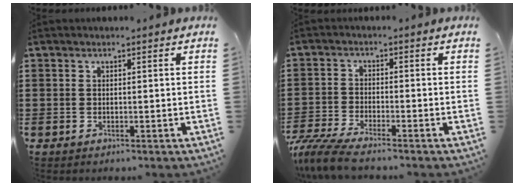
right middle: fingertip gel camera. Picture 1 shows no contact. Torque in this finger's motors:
{"motor_torque": [1.04, -0.03, 0.55, 0.18]}